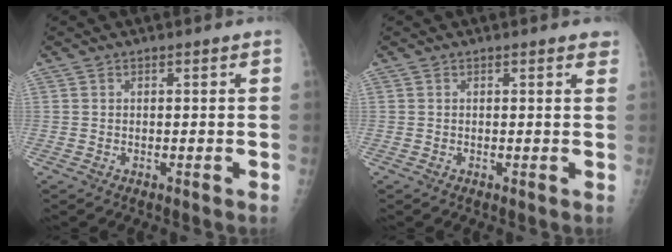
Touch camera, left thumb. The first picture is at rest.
{"total": 1.6, "force": [1.3, 0.6, 0.9], "torque": [-0.001, 0.000, 0.011]}